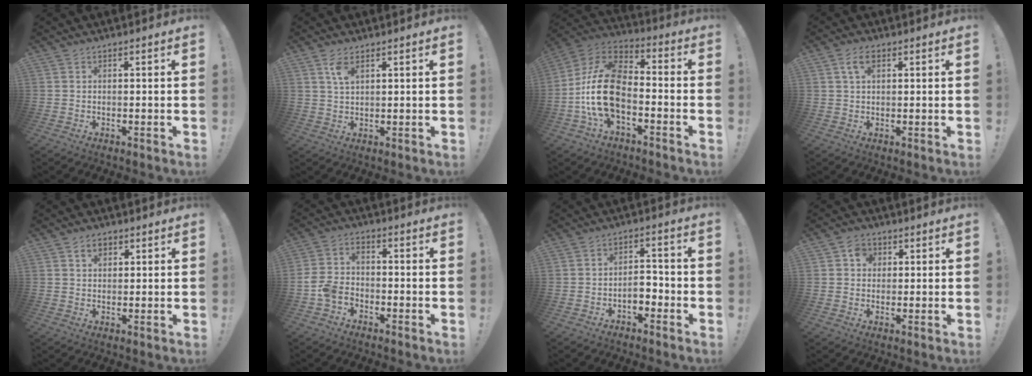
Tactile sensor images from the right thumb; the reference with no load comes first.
{"total": 4.2, "force": [2.0, 1.9, 3.1], "torque": [-0.051, -0.007, 0.033]}
{"total": 20.1, "force": [-4.7, 12.1, 15.3], "torque": [-0.293, 0.033, -0.071]}
{"total": 4.2, "force": [1.9, 2.0, 3.2], "torque": [-0.055, -0.001, 0.033]}
{"total": 3.4, "force": [1.6, 2.4, 1.9], "torque": [-0.028, 0.001, 0.026]}
{"total": 7.1, "force": [-4.3, 4.6, 3.1], "torque": [-0.073, 0.027, -0.079]}
{"total": 5.4, "force": [-2.7, 2.9, 3.7], "torque": [-0.058, 0.011, -0.047]}
{"total": 4.4, "force": [1.2, 3.9, 1.7], "torque": [-0.023, 0.004, 0.021]}